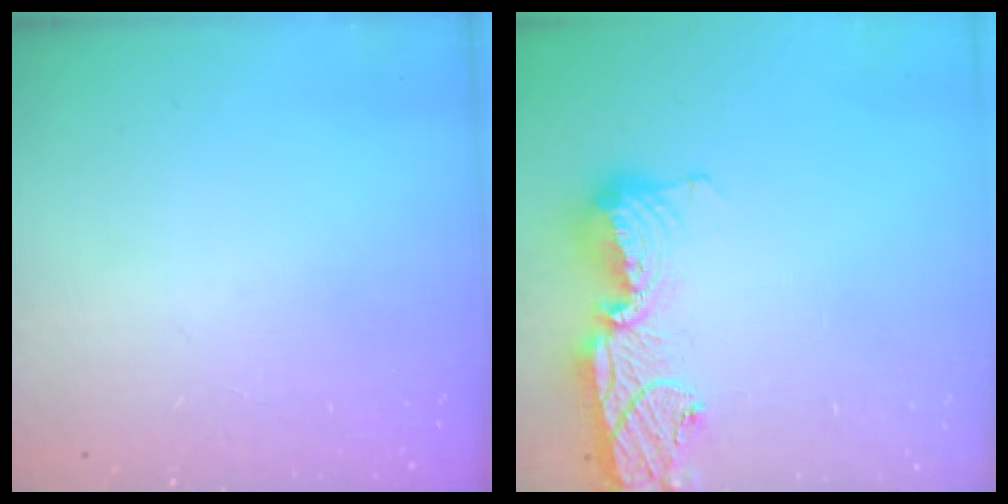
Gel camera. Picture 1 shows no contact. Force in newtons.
{"total": 16.2, "press": 16.2, "slide": 1.1}